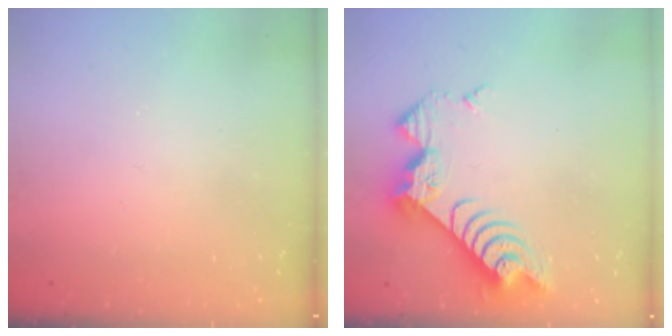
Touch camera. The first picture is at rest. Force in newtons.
{"total": 10.4, "press": 10.4, "slide": 1.1}